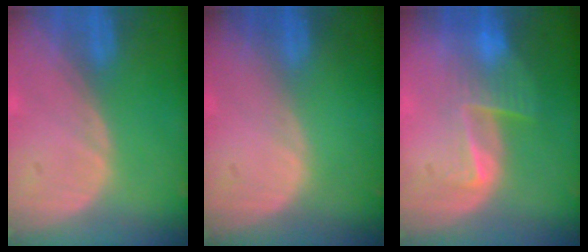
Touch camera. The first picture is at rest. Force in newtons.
{"total": 0.0}
{"total": 6.6, "press": 5.6, "slide": 3.6}